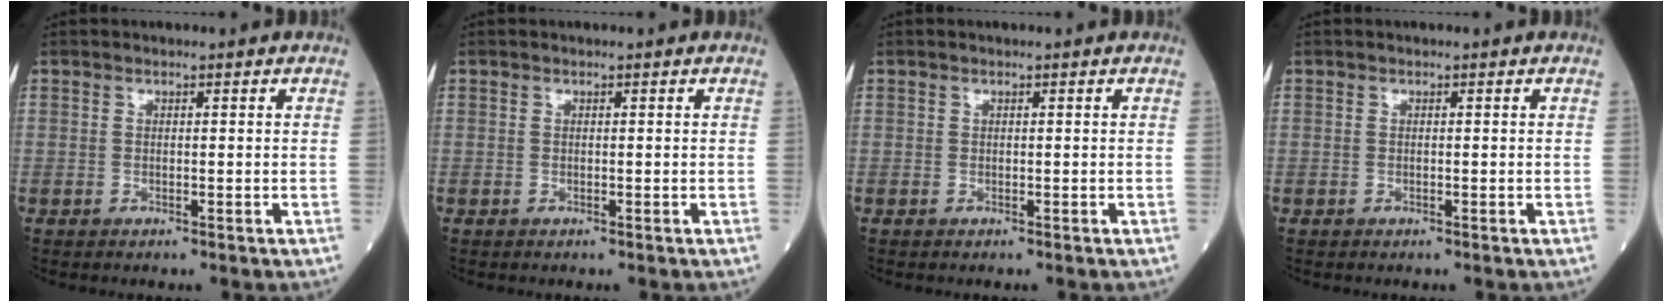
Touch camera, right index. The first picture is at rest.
{"total": 0.0}
{"total": 0.0}
{"total": 0.0}